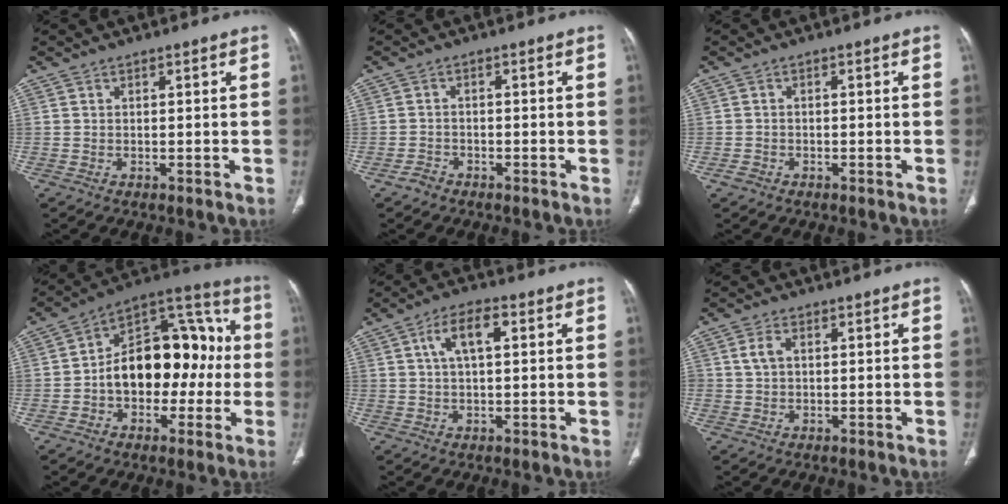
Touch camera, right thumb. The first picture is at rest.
{"total": 1.9, "force": [-1.5, 1.1, 0.3], "torque": [-0.012, 0.009, -0.028]}
{"total": 1.5, "force": [-0.9, 1.0, 0.4], "torque": [-0.012, 0.005, -0.018]}
{"total": 20.6, "force": [-1.3, 13.0, 16.0], "torque": [-0.200, 0.058, -0.023]}
{"total": 6.5, "force": [1.8, 2.7, 5.7], "torque": [-0.107, 0.011, 0.033]}
{"total": 2.8, "force": [0.7, 1.9, 1.9], "torque": [-0.037, 0.005, 0.016]}